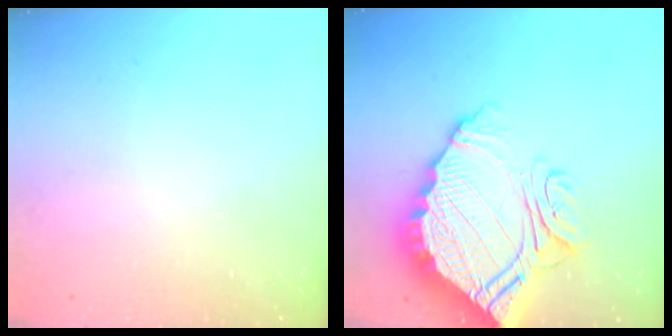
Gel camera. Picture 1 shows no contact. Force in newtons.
{"total": 23.2, "press": 23.1, "slide": 2.4}